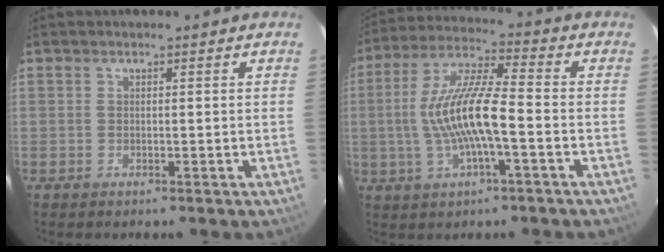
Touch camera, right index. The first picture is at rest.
{"total": 12.9, "force": [-2.4, 2.3, 12.5], "torque": [-0.252, 0.007, -0.045]}